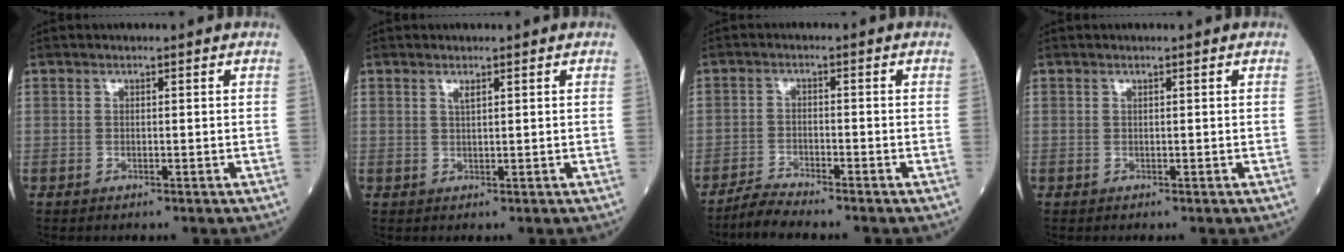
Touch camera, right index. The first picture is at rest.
{"total": 1.0, "force": [0.6, 0.1, 0.7], "torque": [-0.017, -0.004, 0.013]}
{"total": 3.4, "force": [-3.3, -0.6, 0.6], "torque": [-0.019, -0.016, -0.066]}
{"total": 0.0}